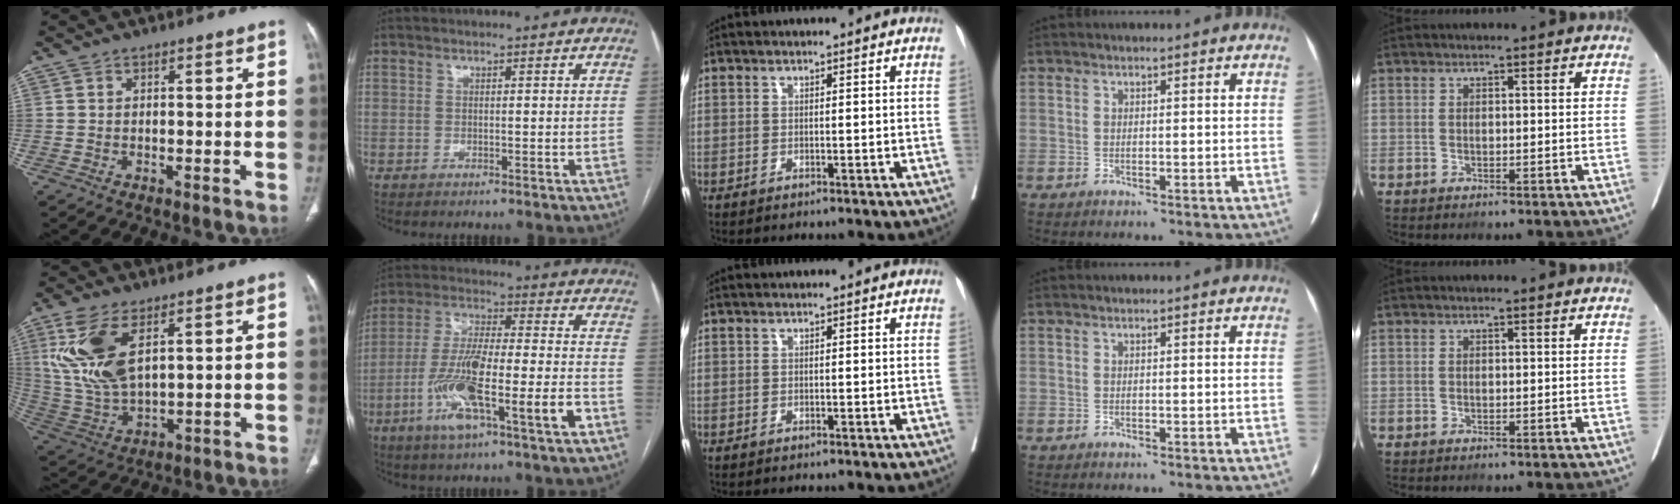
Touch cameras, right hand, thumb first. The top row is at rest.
{"thumb": {"total": 14.0, "force": [5.4, 6.6, 11.1], "torque": [-0.241, -0.017, 0.119]}, "index": {"total": 15.4, "force": [-5.8, 1.5, 14.2], "torque": [-0.275, -0.002, -0.102]}}